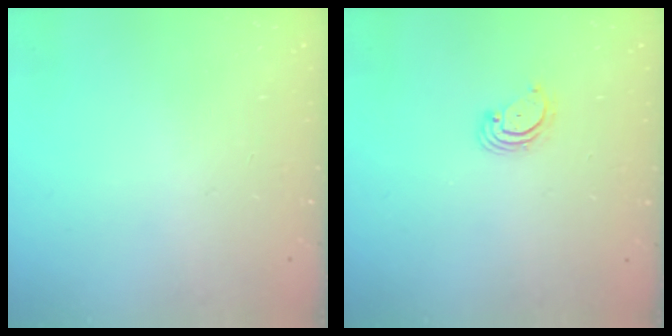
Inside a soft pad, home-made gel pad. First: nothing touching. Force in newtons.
{"total": 3.1, "press": 3.1, "slide": 0.3}